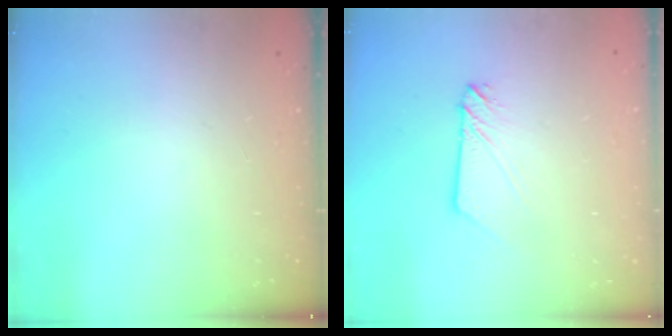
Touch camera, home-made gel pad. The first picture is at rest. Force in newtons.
{"total": 3.2, "press": 3.2, "slide": 0.2}